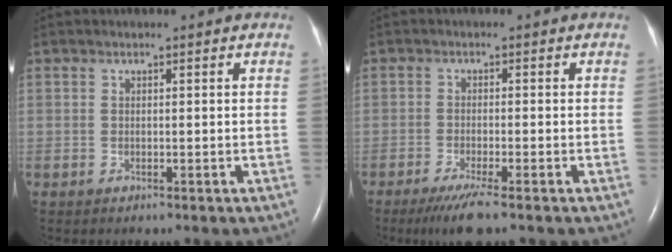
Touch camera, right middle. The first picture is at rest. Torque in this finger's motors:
{"motor_torque": [0.30, -0.29, 0.04, 0.03]}